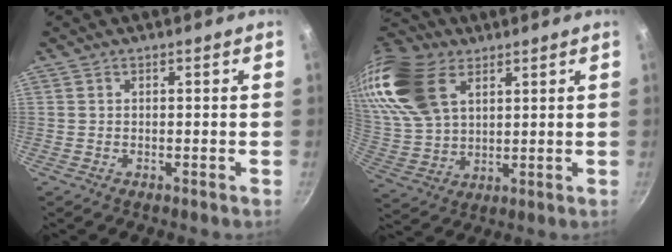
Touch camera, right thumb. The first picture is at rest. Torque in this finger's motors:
{"motor_torque": [1.10, 1.47, 0.50, -0.06, 0.24]}